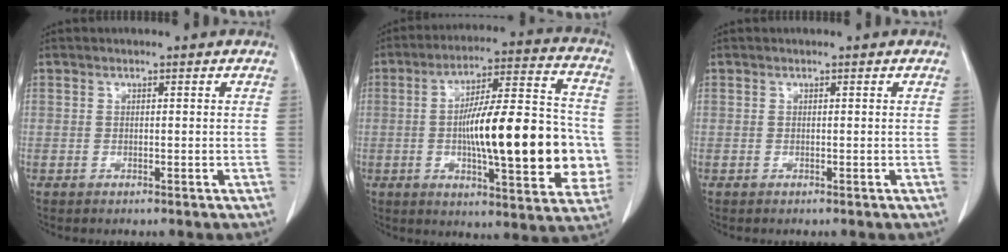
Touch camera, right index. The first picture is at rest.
{"total": 21.9, "force": [-2.2, 5.0, 21.2], "torque": [-0.292, 0.021, -0.026]}
{"total": 0.0}